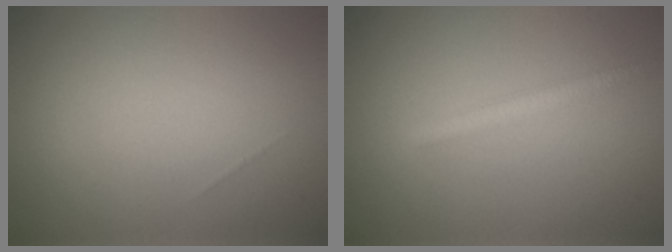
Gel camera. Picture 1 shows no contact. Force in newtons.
{"total": 2.1, "press": 2.1, "slide": 0.1}